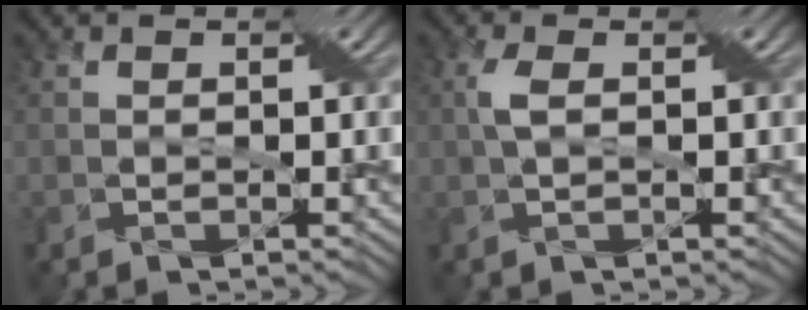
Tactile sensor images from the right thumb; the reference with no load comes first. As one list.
[{"total": 3.0, "force": [0.3, 1.1, 2.8], "torque": [-0.064, 0.006, 0.004]}]